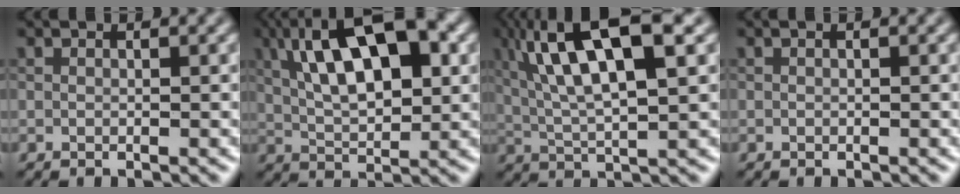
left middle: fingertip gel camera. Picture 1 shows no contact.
{"total": 12.2, "force": [4.5, 5.3, 10.0], "torque": [-0.156, 0.021, 0.063]}
{"total": 10.7, "force": [3.8, 2.9, 9.5], "torque": [-0.170, 0.018, 0.065]}
{"total": 0.0}